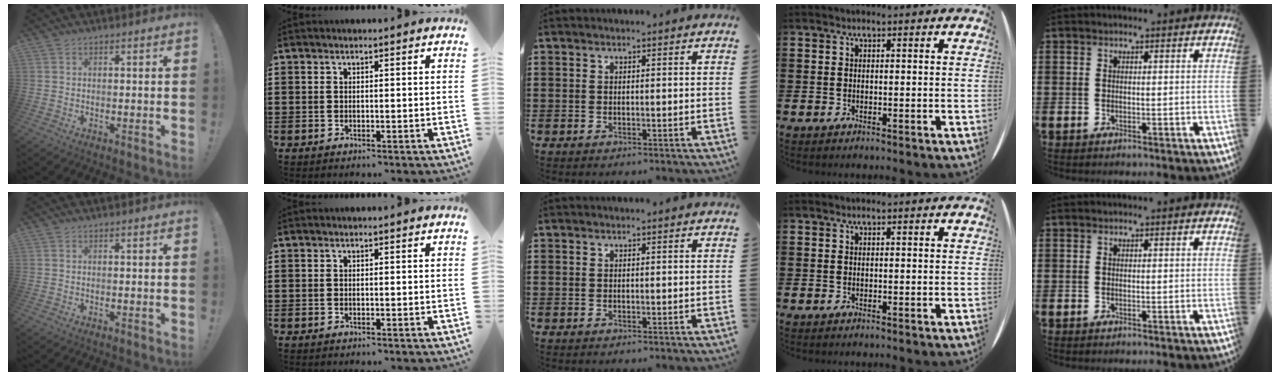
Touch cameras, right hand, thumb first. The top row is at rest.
{}